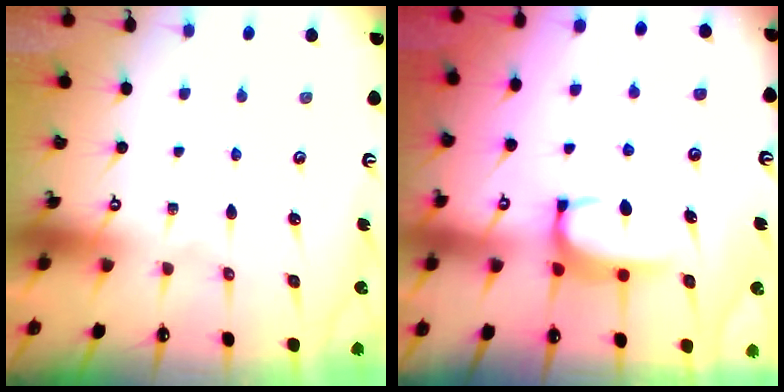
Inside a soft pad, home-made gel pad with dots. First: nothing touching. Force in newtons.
{"total": 2.0, "press": 2.0, "slide": 0.5}